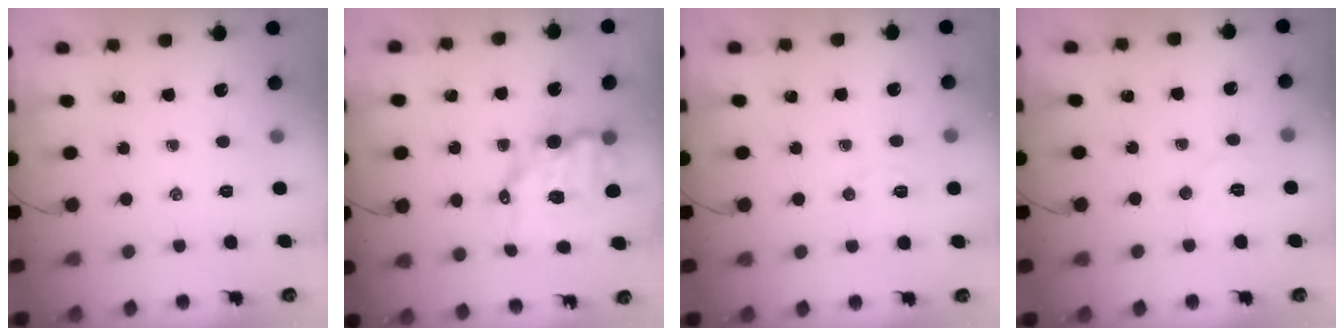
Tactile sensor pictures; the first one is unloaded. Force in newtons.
{"total": 9.3, "press": 9.1, "slide": 2.1}
{"total": 4.5, "press": 4.3, "slide": 1.1}
{"total": 5.0, "press": 4.9, "slide": 1.1}